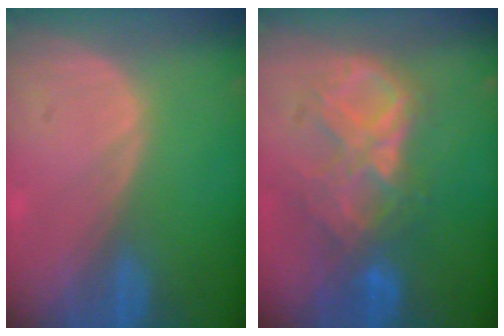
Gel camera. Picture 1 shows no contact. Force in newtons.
{"total": 8.7, "press": 7.7, "slide": 4.1}